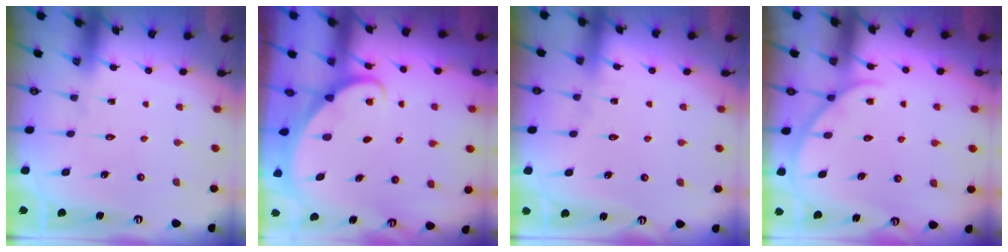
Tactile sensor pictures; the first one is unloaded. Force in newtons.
{"total": 1.6, "press": 1.6, "slide": 0.1}
{"total": 2.7, "press": 2.7, "slide": 0.4}
{"total": 1.2, "press": 1.1, "slide": 0.2}